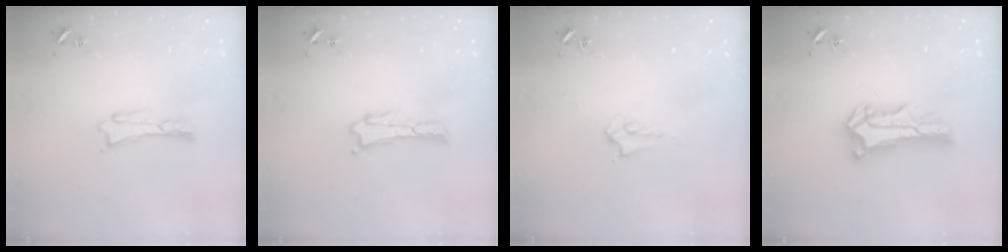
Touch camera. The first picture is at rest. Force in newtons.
{"total": 0.0}
{"total": 2.0, "press": 2.0, "slide": 0.2}
{"total": 7.4, "press": 7.4, "slide": 0.7}